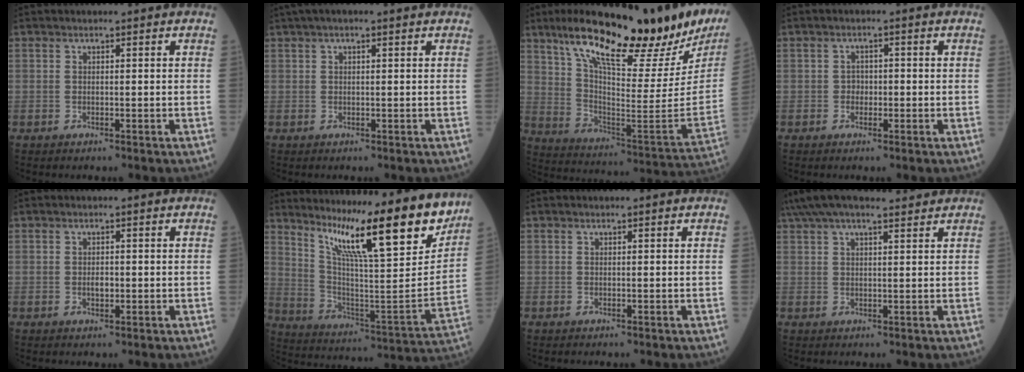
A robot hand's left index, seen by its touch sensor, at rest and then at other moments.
{"total": 3.0, "force": [1.8, 0.4, 2.3], "torque": [-0.049, 0.024, 0.031]}
{"total": 28.4, "force": [21.4, 5.5, 17.9], "torque": [-0.290, -0.033, 0.309]}
{"total": 1.6, "force": [-0.4, 1.3, 0.8], "torque": [-0.008, 0.006, -0.007]}
{"total": 1.3, "force": [-0.2, 0.8, 1.1], "torque": [-0.022, 0.000, -0.001]}
{"total": 20.9, "force": [16.5, 1.6, 12.7], "torque": [-0.206, -0.033, 0.256]}
{"total": 0.0}
{"total": 12.0, "force": [10.3, 2.0, 5.7], "torque": [-0.105, 0.052, 0.163]}